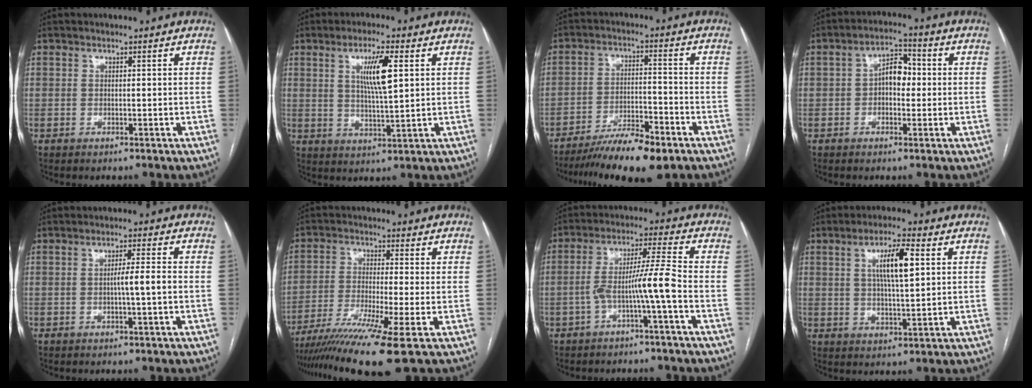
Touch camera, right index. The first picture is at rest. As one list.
[{"total": 7.3, "force": [2.3, 0.6, 6.9], "torque": [-0.127, -0.003, 0.042]}, {"total": 10.8, "force": [-8.1, 1.9, 6.8], "torque": [-0.111, -0.017, -0.137]}, {"total": 5.2, "force": [-0.1, 2.9, 4.3], "torque": [-0.071, 0.022, -0.005]}, {"total": 3.3, "force": [-0.6, -0.3, 3.3], "torque": [-0.052, 0.002, -0.009]}, {"total": 11.9, "force": [-8.1, -1.9, 8.5], "torque": [-0.149, -0.033, -0.132]}, {"total": 7.6, "force": [-2.6, -1.0, 7.0], "torque": [-0.129, 0.025, -0.045]}, {"total": 7.7, "force": [2.2, 1.2, 7.2], "torque": [-0.130, 0.007, 0.041]}]